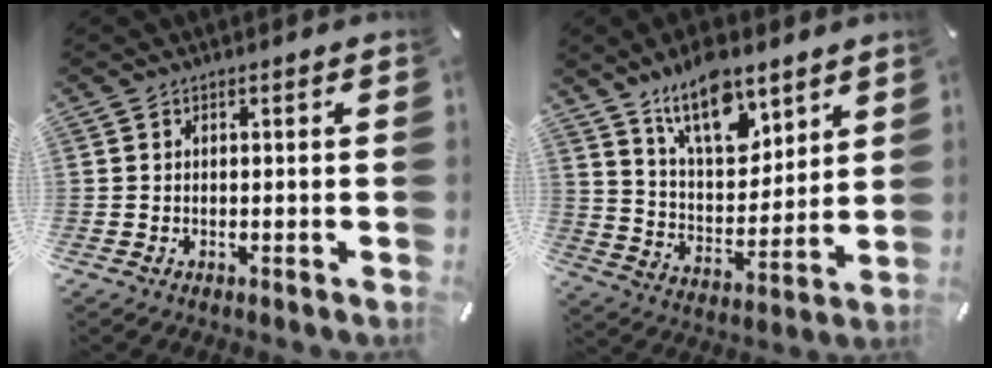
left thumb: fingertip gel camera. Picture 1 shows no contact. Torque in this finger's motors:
{"motor_torque": [1.36, -0.36, 1.62, -1.15, 0.14]}